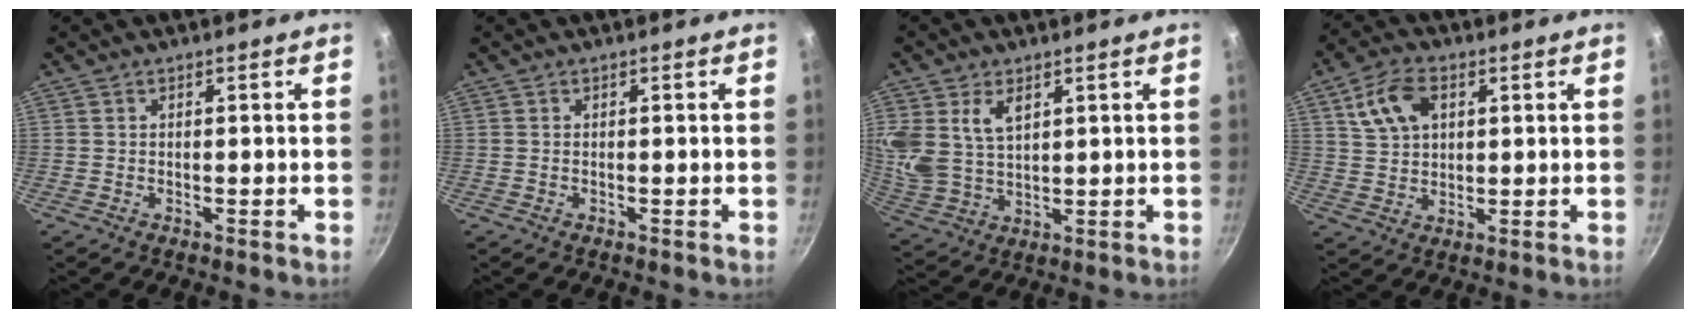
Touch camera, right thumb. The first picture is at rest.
{"total": 0.0}
{"total": 11.6, "force": [4.6, 7.6, 7.4], "torque": [-0.150, -0.019, 0.101]}
{"total": 9.3, "force": [3.4, 6.1, 6.2], "torque": [-0.104, 0.003, 0.062]}